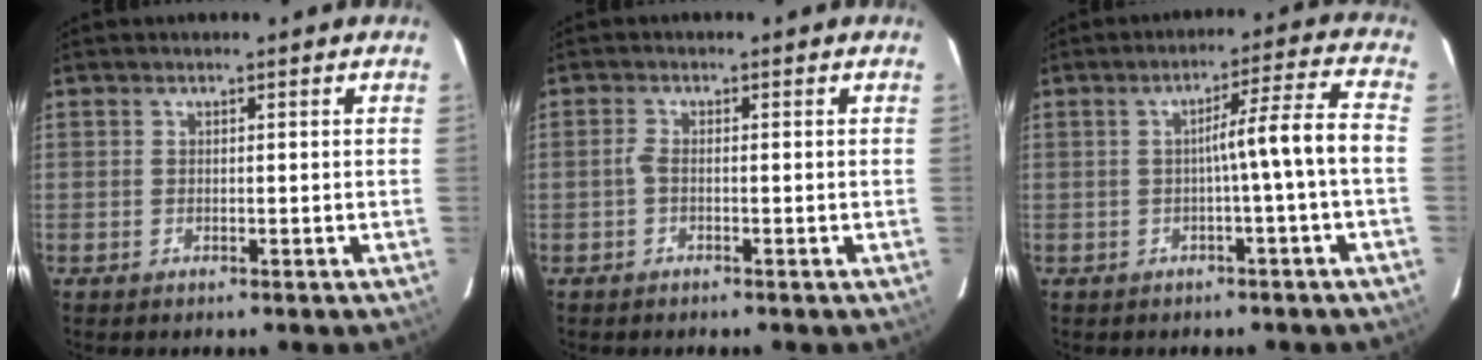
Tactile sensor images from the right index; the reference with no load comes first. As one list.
[{"total": 1.2, "force": [-0.4, 0.3, 1.1], "torque": [-0.023, 0.003, -0.012]}, {"total": 6.8, "force": [-1.2, -1.4, 6.5], "torque": [-0.096, 0.017, -0.014]}]